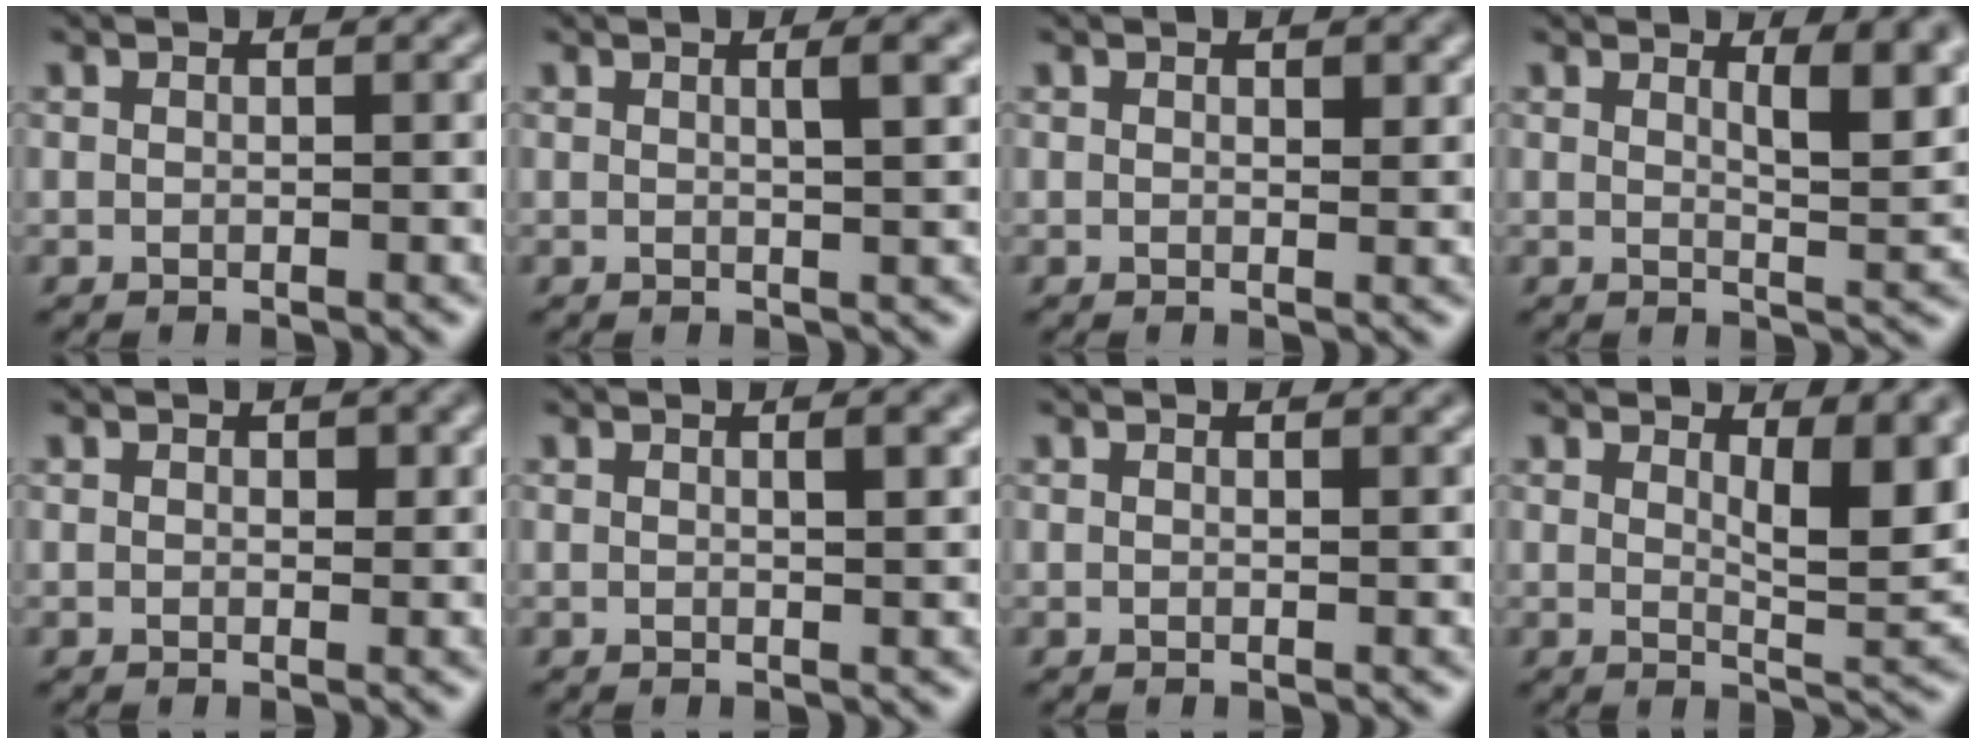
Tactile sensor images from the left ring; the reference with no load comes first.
{"total": 2.4, "force": [0.8, 0.7, 2.1], "torque": [-0.019, 0.007, 0.008]}
{"total": 1.1, "force": [0.5, 0.5, 0.8], "torque": [-0.009, -0.003, 0.009]}
{"total": 4.6, "force": [2.1, 1.4, 3.9], "torque": [-0.048, -0.003, 0.032]}
{"total": 1.1, "force": [0.4, 0.6, 0.8], "torque": [-0.008, -0.003, 0.005]}
{"total": 1.8, "force": [0.7, 0.5, 1.6], "torque": [-0.015, 0.003, 0.008]}
{"total": 0.8, "force": [0.5, 0.1, 0.6], "torque": [-0.007, 0.001, 0.008]}
{"total": 5.3, "force": [2.0, 1.6, 4.6], "torque": [-0.061, -0.008, 0.035]}